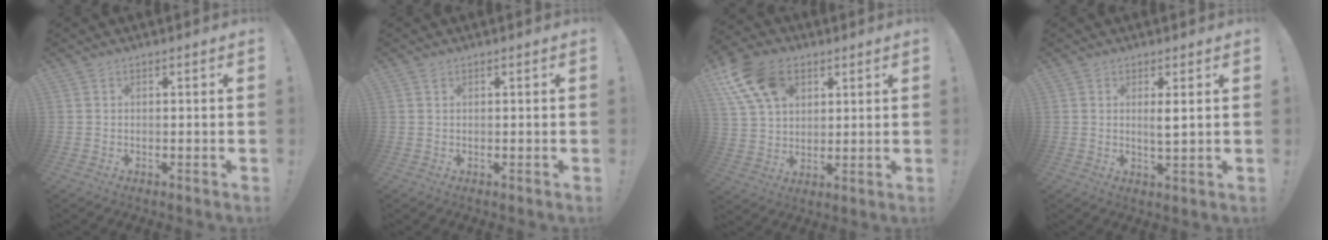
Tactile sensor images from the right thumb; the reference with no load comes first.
{"total": 0.5, "force": [0.4, 0.3, 0.2], "torque": [-0.002, -0.002, 0.007]}
{"total": 15.8, "force": [7.1, 10.9, 8.9], "torque": [-0.162, -0.026, 0.138]}
{"total": 3.1, "force": [1.0, 0.5, 2.9], "torque": [-0.044, -0.010, 0.013]}